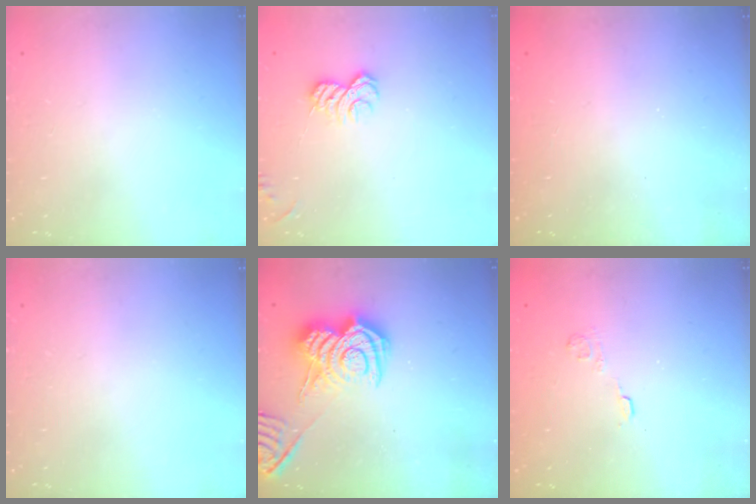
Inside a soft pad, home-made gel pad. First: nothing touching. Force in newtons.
{"total": 6.6, "press": 6.6, "slide": 0.9}
{"total": 2.3, "press": 2.2, "slide": 0.8}
{"total": 0.0}
{"total": 12.7, "press": 12.6, "slide": 0.7}
{"total": 2.7, "press": 2.3, "slide": 1.4}